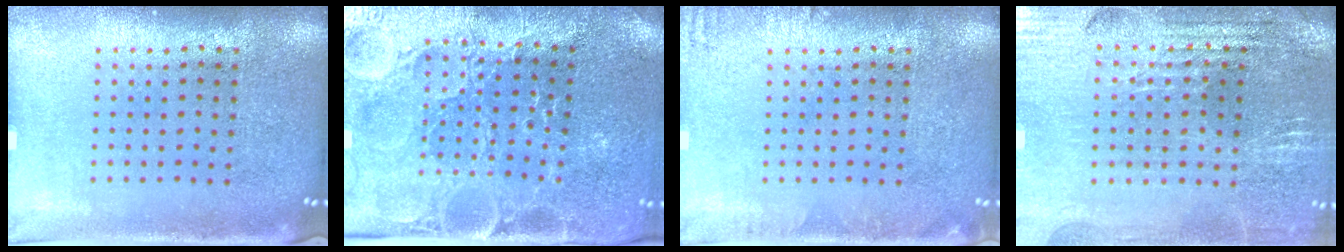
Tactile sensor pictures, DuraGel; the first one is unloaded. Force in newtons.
{"total": 3.8, "press": 3.7, "slide": 0.5}
{"total": 1.1, "press": 1.1, "slide": 0.2}
{"total": 2.8, "press": 2.7, "slide": 0.5}